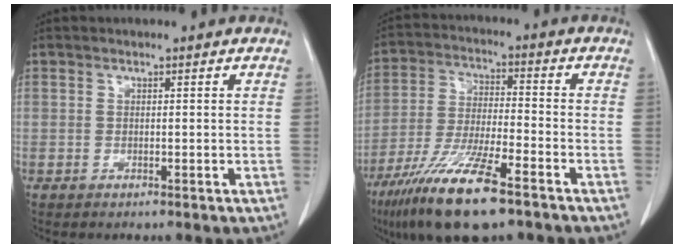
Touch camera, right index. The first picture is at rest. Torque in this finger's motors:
{"motor_torque": [0.63, -0.60, 0.79, 0.21]}